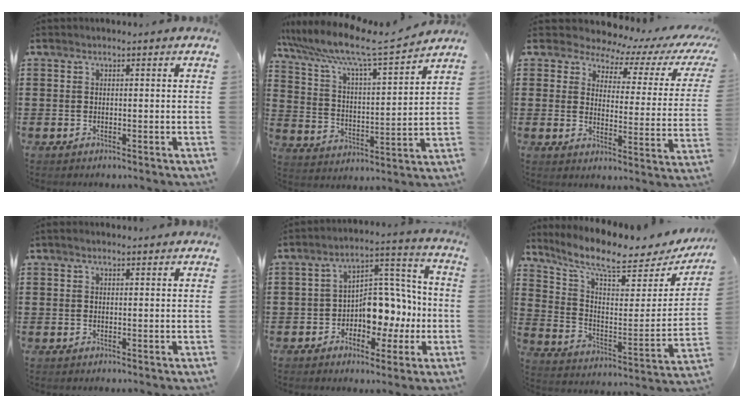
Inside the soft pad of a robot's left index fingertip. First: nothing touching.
{"total": 8.0, "force": [6.8, 0.3, 4.3], "torque": [-0.113, -0.048, 0.105]}
{"total": 4.5, "force": [3.8, 2.0, 1.3], "torque": [-0.046, -0.029, 0.060]}
{"total": 0.9, "force": [0.6, 0.3, 0.7], "torque": [-0.013, 0.003, 0.011]}
{"total": 8.1, "force": [-1.2, 6.2, 5.0], "torque": [-0.085, 0.005, -0.022]}
{"total": 8.6, "force": [7.0, 1.6, 4.7], "torque": [-0.116, -0.047, 0.116]}